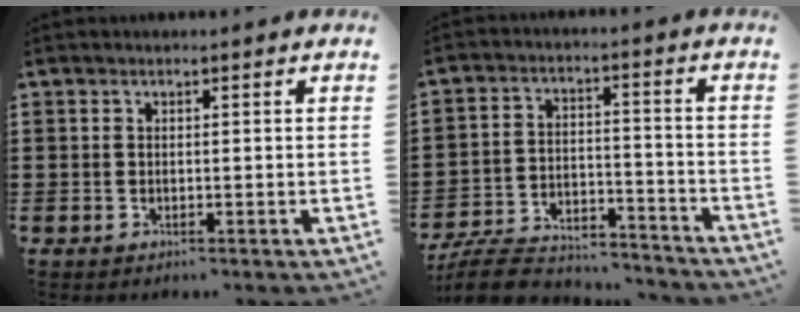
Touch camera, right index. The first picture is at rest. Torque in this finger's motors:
{"motor_torque": [-1.21, 0.92, -1.05, -0.21]}